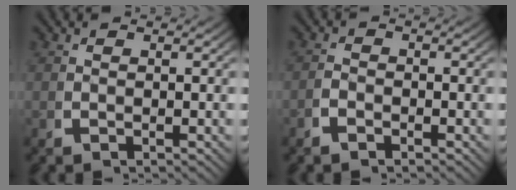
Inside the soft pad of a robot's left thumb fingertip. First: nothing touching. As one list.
[{"total": 1.1, "force": [-0.9, 0.4, 0.4], "torque": [-0.006, -0.004, -0.021]}]